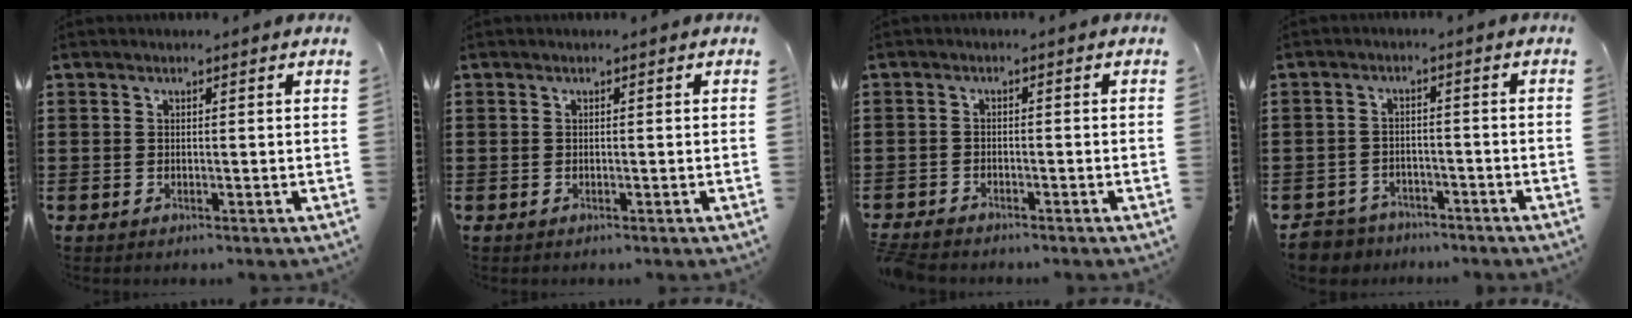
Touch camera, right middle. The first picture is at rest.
{"total": 0.0}
{"total": 1.9, "force": [-1.8, 0.3, 0.2], "torque": [-0.016, -0.002, -0.042]}
{"total": 3.7, "force": [-3.6, 0.8, -0.2], "torque": [-0.018, -0.005, -0.082]}